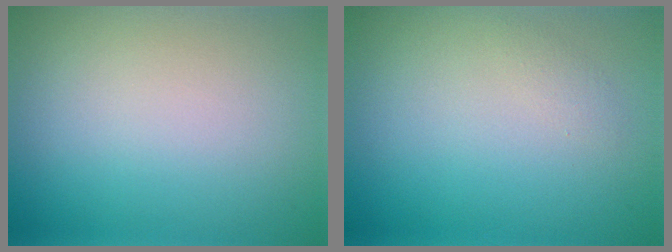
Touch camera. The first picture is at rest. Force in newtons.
{"total": 0.6, "press": 0.6, "slide": 0.1}